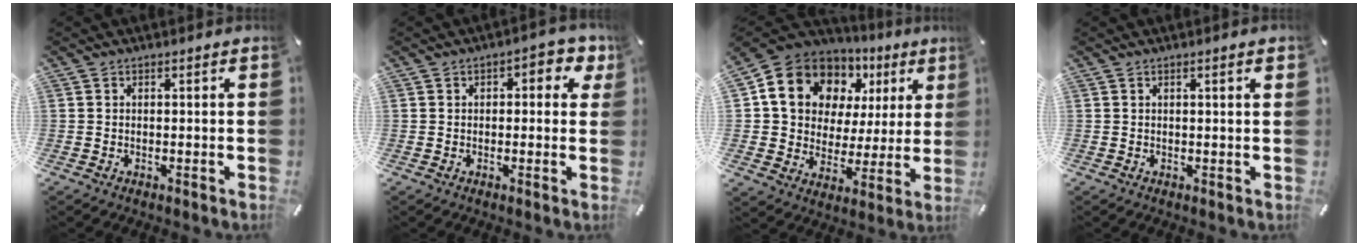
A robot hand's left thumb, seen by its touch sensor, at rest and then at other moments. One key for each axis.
{"total": 4.4, "fx": 1.1, "fy": 2.8, "fz": 3.2, "tx": -0.035, "ty": 0.001, "tz": 0.010}
{"total": 15.7, "fx": 6.9, "fy": 12.5, "fz": 6.4, "tx": -0.120, "ty": -0.026, "tz": 0.133}
{"total": 1.3, "fx": 0.6, "fy": 0.1, "fz": 1.1, "tx": -0.022, "ty": 0.001, "tz": 0.009}